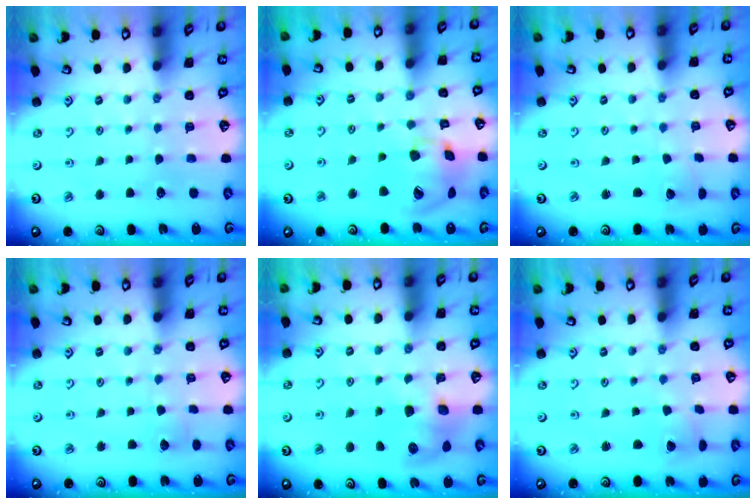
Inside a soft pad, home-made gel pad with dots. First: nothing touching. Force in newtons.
{"total": 21.5, "press": 21.2, "slide": 3.3}
{"total": 2.1, "press": 2.1, "slide": 0.1}
{"total": 2.9, "press": 2.9, "slide": 0.3}
{"total": 7.5, "press": 7.5, "slide": 0.4}
{"total": 2.0, "press": 2.0, "slide": 0.3}